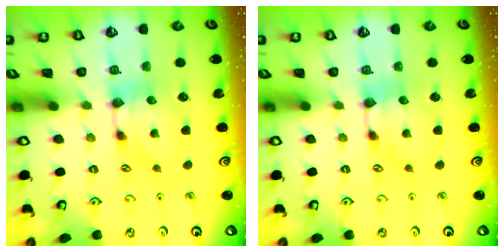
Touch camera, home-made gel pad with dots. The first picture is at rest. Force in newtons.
{"total": 0.0}